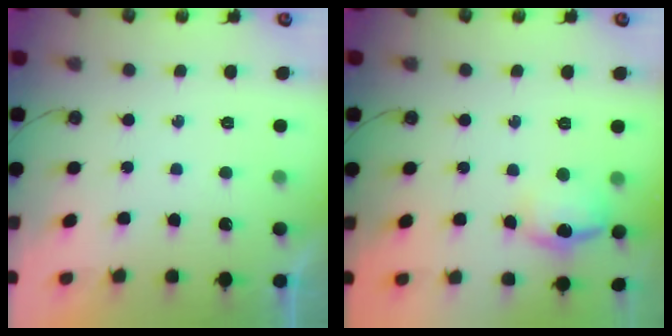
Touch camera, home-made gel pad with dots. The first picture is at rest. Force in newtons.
{"total": 12.0, "press": 11.9, "slide": 0.9}